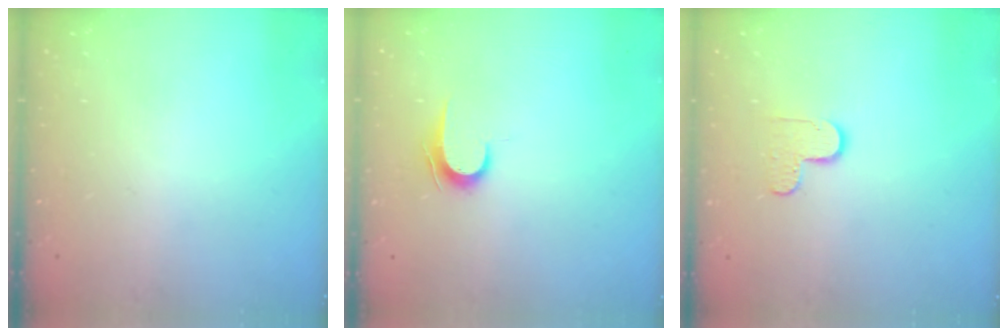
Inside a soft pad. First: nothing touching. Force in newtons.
{"total": 7.0, "press": 7.0, "slide": 0.8}
{"total": 6.1, "press": 6.1, "slide": 0.4}